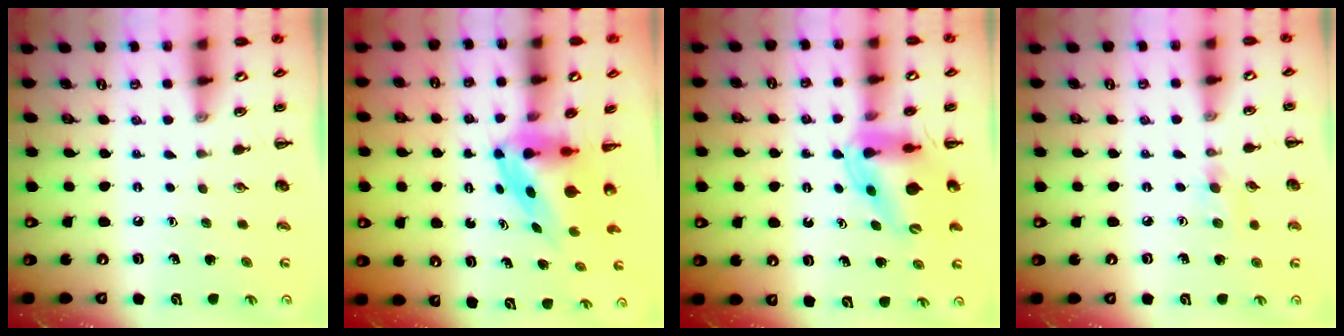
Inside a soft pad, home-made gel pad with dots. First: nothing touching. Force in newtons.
{"total": 5.0, "press": 4.8, "slide": 1.5}
{"total": 12.1, "press": 11.6, "slide": 3.5}
{"total": 4.8, "press": 4.4, "slide": 1.8}